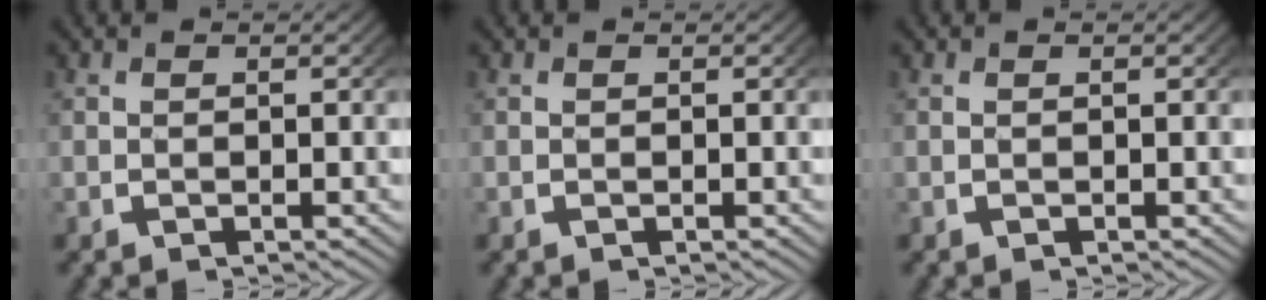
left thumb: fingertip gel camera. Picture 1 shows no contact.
{"total": 0.0}
{"total": 0.0}